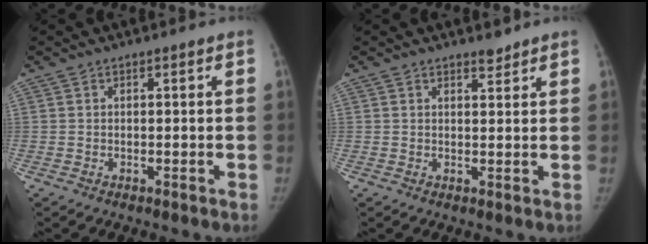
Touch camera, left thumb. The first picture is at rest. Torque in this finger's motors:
{"motor_torque": [0.30, -0.45, 0.59, -0.50, 0.07]}